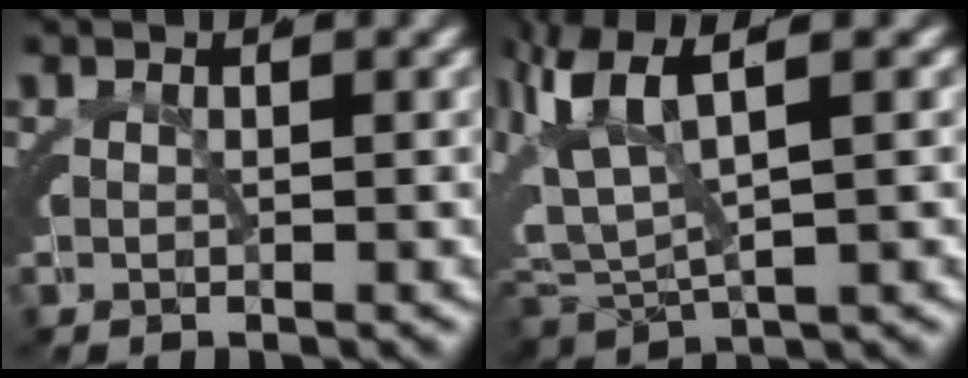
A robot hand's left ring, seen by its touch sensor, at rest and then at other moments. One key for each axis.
{"total": 7.2, "fx": 1.8, "fy": 5.1, "fz": 4.7, "tx": -0.116, "ty": 0.001, "tz": 0.025}